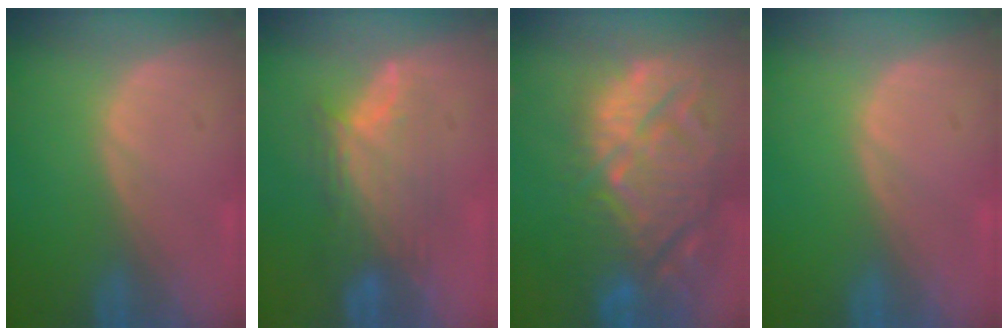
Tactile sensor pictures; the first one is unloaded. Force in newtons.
{"total": 7.0, "press": 6.8, "slide": 1.9}
{"total": 15.1, "press": 12.9, "slide": 7.7}
{"total": 0.0}